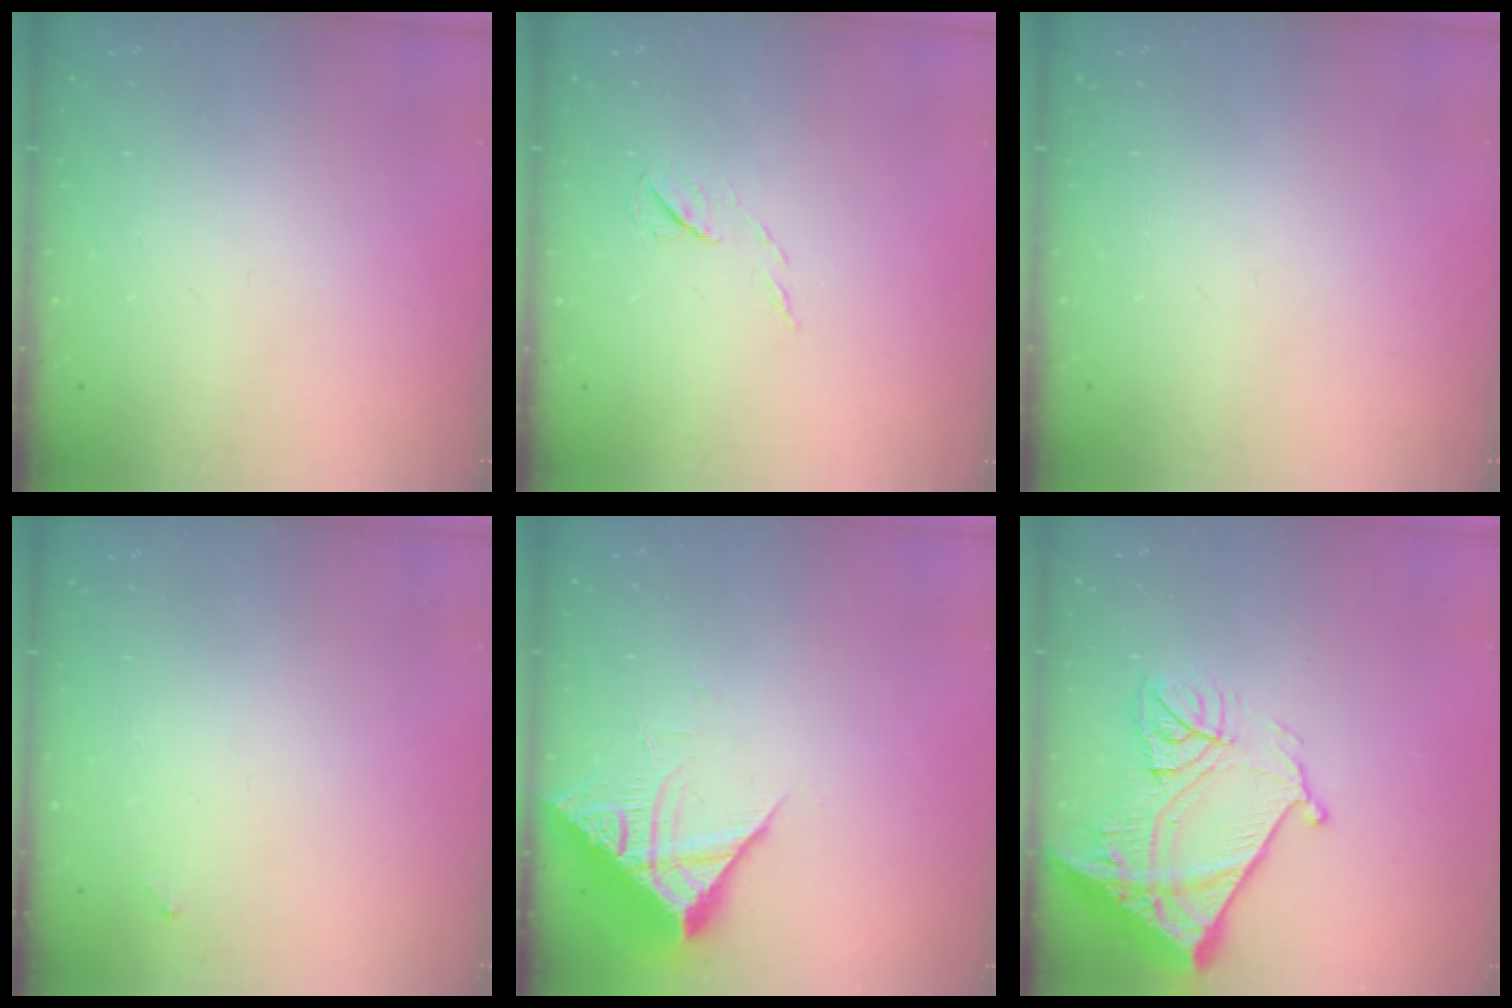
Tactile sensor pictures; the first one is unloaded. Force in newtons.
{"total": 5.0, "press": 5.0, "slide": 0.7}
{"total": 0.0}
{"total": 3.9, "press": 3.9, "slide": 0.3}
{"total": 8.5, "press": 8.4, "slide": 0.8}
{"total": 19.3, "press": 19.2, "slide": 2.2}